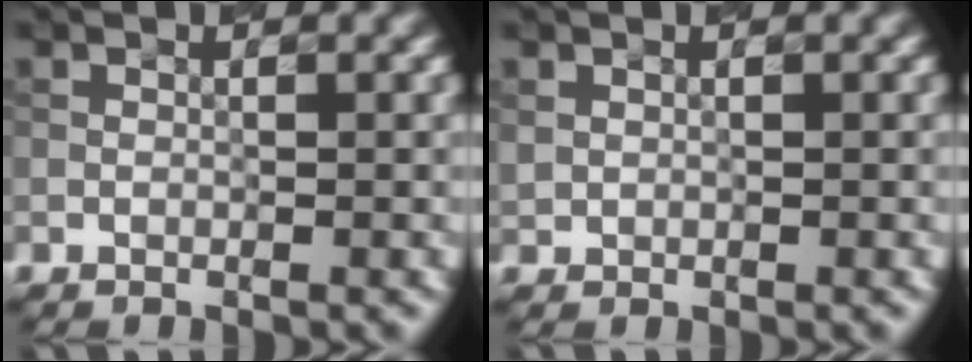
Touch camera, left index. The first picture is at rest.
{"total": 0.7, "force": [0.3, 0.6, 0.0], "torque": [0.002, -0.002, 0.006]}